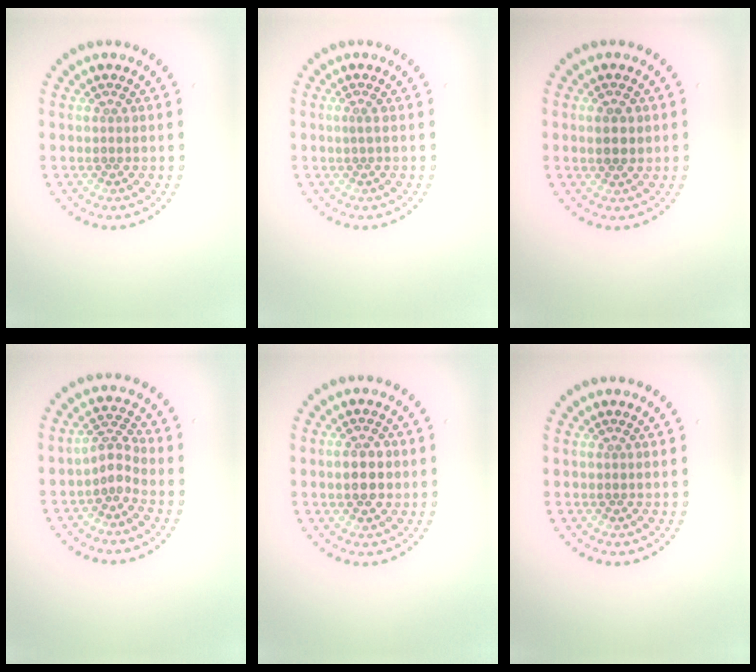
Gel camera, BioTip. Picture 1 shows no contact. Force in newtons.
{"total": 0.6, "press": 0.2, "slide": 0.6}
{"total": 1.8, "press": 1.8, "slide": 0.3}
{"total": 2.1, "press": 1.4, "slide": 1.5}
{"total": 3.0, "press": 3.0, "slide": 0.1}
{"total": 0.0}